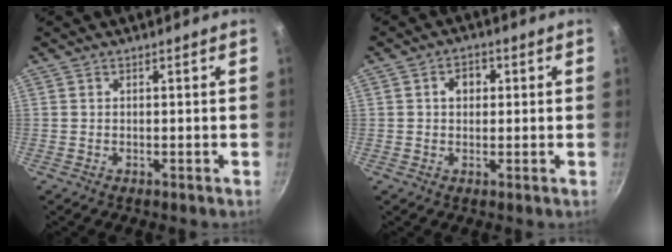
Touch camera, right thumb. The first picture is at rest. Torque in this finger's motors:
{"motor_torque": [0.07, 1.22, 0.60, 0.45, -0.01]}